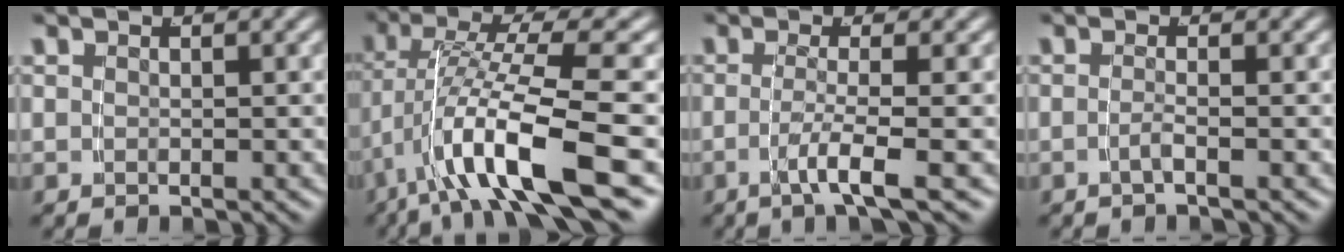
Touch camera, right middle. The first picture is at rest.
{"total": 7.8, "force": [-2.3, 1.7, 7.3], "torque": [-0.139, -0.007, -0.030]}
{"total": 3.4, "force": [-1.5, -0.7, 2.9], "torque": [-0.061, -0.018, -0.018]}
{"total": 1.5, "force": [-1.2, -0.6, 0.7], "torque": [-0.017, -0.004, -0.021]}